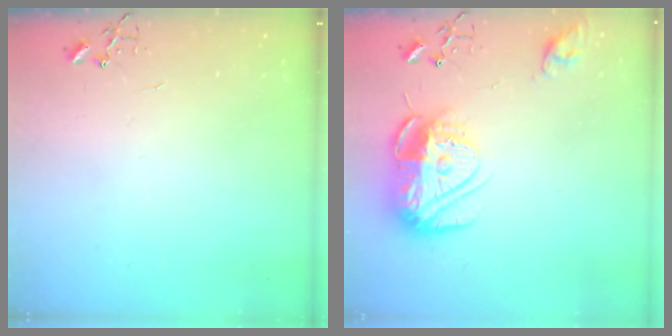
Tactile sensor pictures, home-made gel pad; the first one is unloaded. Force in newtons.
{"total": 17.2, "press": 17.1, "slide": 1.7}